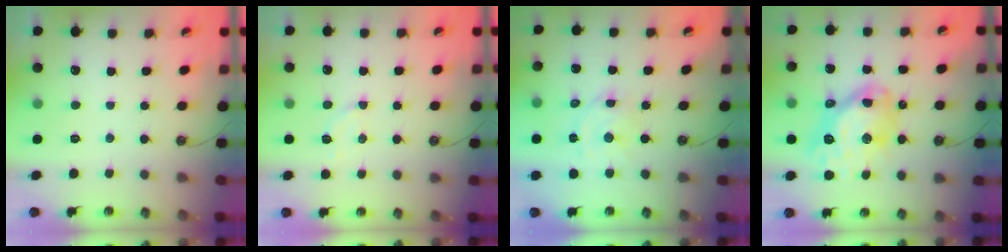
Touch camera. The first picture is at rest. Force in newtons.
{"total": 3.0, "press": 2.8, "slide": 1.1}
{"total": 8.2, "press": 8.1, "slide": 1.2}
{"total": 16.7, "press": 16.6, "slide": 1.7}